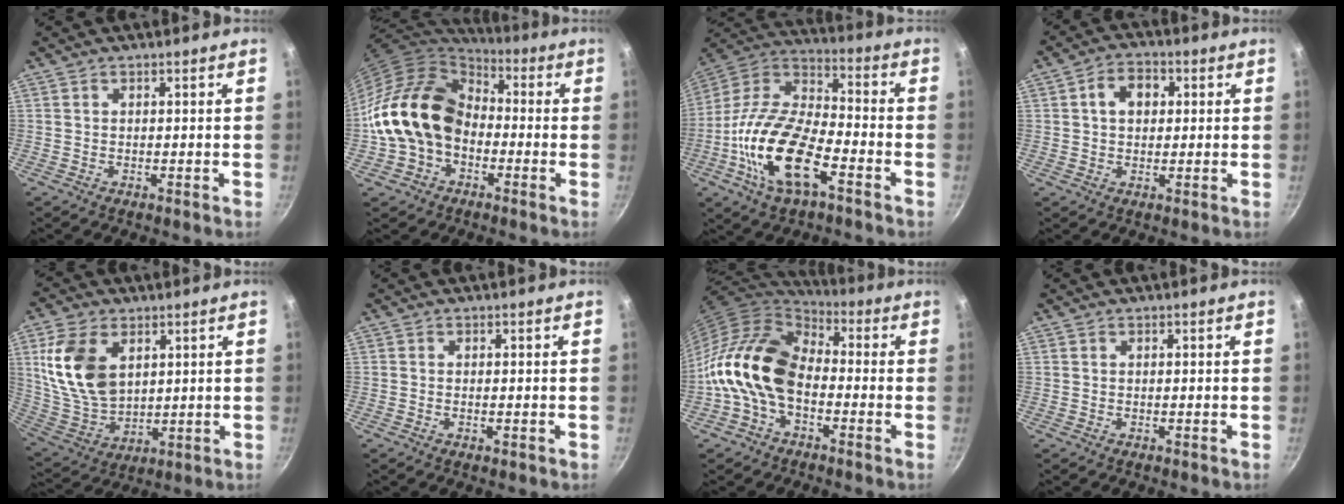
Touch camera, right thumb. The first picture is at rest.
{"total": 17.4, "force": [-2.5, 13.3, 11.0], "torque": [-0.175, 0.053, -0.058]}
{"total": 20.4, "force": [-7.8, 9.5, 16.3], "torque": [-0.299, 0.042, -0.165]}
{"total": 6.5, "force": [1.4, 4.8, 4.1], "torque": [-0.042, 0.012, 0.015]}
{"total": 15.6, "force": [4.7, 10.0, 10.9], "torque": [-0.193, -0.021, 0.106]}
{"total": 1.0, "force": [-0.3, 0.4, 0.9], "torque": [-0.015, 0.000, -0.006]}
{"total": 16.0, "force": [-3.1, 10.5, 11.6], "torque": [-0.191, 0.044, -0.081]}
{"total": 0.0}